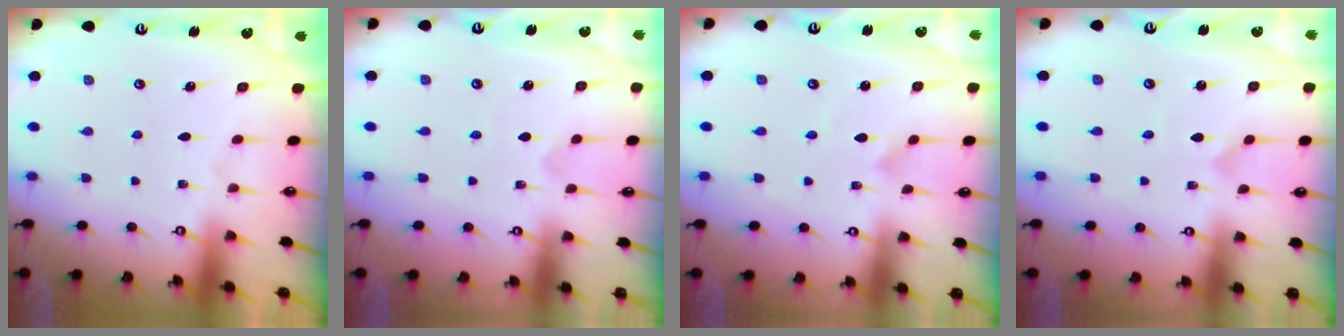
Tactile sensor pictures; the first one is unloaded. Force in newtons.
{"total": 1.0, "press": 1.0, "slide": 0.3}
{"total": 2.0, "press": 2.0, "slide": 0.1}
{"total": 0.0}